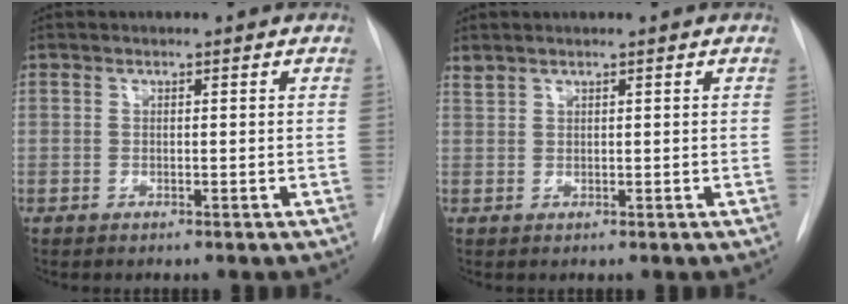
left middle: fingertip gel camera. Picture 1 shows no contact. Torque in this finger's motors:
{"motor_torque": [-0.25, -0.53, -0.06, -0.01]}